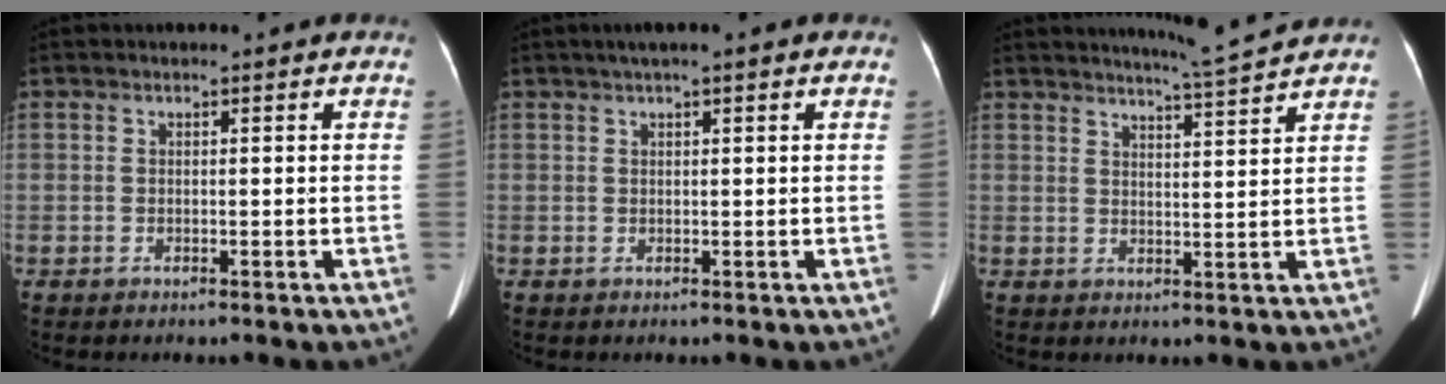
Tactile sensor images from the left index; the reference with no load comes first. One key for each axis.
{"total": 3.3, "fx": 2.2, "fy": 0.0, "fz": 2.5, "tx": -0.042, "ty": 0.024, "tz": 0.035}
{"total": 5.9, "fx": 5.5, "fy": -1.6, "fz": 1.2, "tx": -0.030, "ty": -0.013, "tz": 0.081}